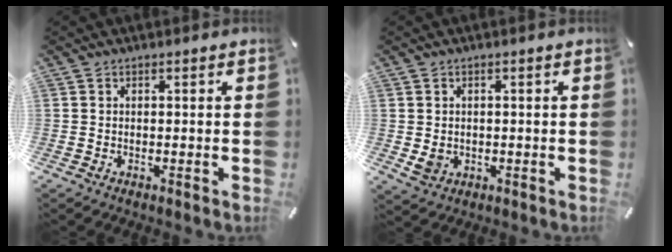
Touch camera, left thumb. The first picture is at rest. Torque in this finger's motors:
{"motor_torque": [-0.02, 0.05, 0.02, 0.02, 0.01]}